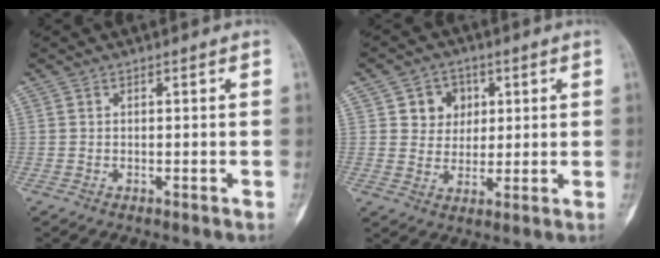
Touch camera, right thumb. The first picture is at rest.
{"total": 6.7, "force": [2.1, 5.9, 2.3], "torque": [0.000, -0.003, 0.033]}